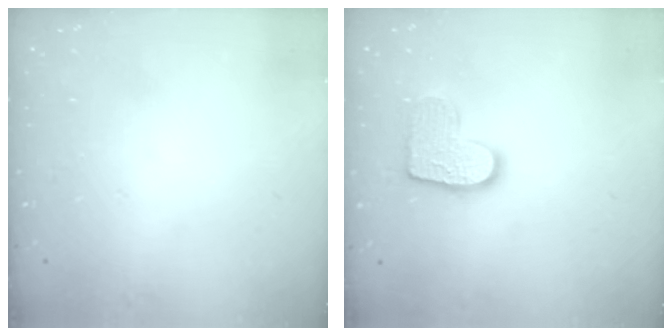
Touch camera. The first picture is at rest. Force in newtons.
{"total": 10.7, "press": 10.7, "slide": 0.5}